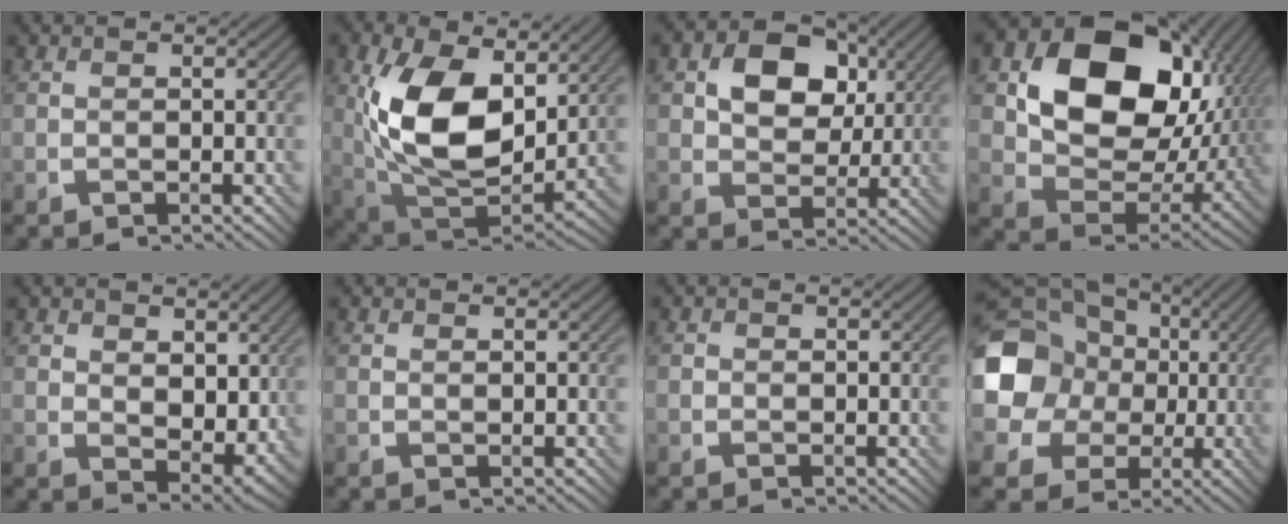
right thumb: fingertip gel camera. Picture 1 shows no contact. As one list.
[{"total": 14.4, "force": [3.4, 8.4, 11.2], "torque": [-0.233, -0.011, 0.070]}, {"total": 9.2, "force": [2.6, 6.8, 5.6], "torque": [-0.099, 0.009, 0.032]}, {"total": 17.4, "force": [4.9, 12.5, 11.1], "torque": [-0.202, -0.013, 0.103]}, {"total": 6.4, "force": [2.4, 4.3, 4.1], "torque": [-0.085, -0.014, 0.042]}, {"total": 0.0}, {"total": 0.6, "force": [-0.1, 0.6, 0.1], "torque": [0.002, -0.004, -0.004]}, {"total": 18.9, "force": [1.9, 16.9, 8.3], "torque": [-0.211, 0.003, -0.003]}]